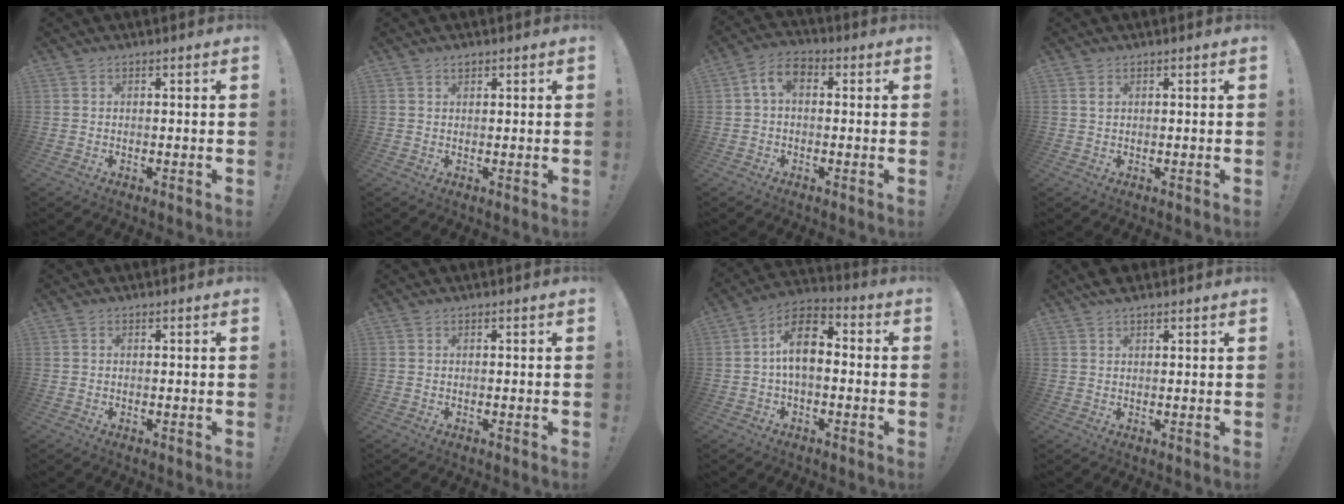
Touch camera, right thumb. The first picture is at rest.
{"total": 0.9, "force": [0.7, 0.4, 0.4], "torque": [-0.006, -0.001, 0.013]}
{"total": 6.2, "force": [0.8, 4.0, 4.7], "torque": [-0.088, 0.007, 0.017]}
{"total": 0.0}
{"total": 0.0}
{"total": 0.0}
{"total": 11.3, "force": [0.6, 6.5, 9.2], "torque": [-0.161, 0.011, 0.013]}
{"total": 3.3, "force": [2.9, 1.1, 1.2], "torque": [-0.019, -0.010, 0.053]}